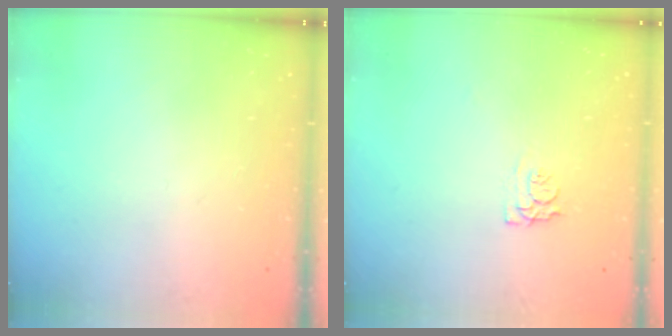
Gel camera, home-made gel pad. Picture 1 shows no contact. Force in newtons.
{"total": 5.0, "press": 4.9, "slide": 0.5}